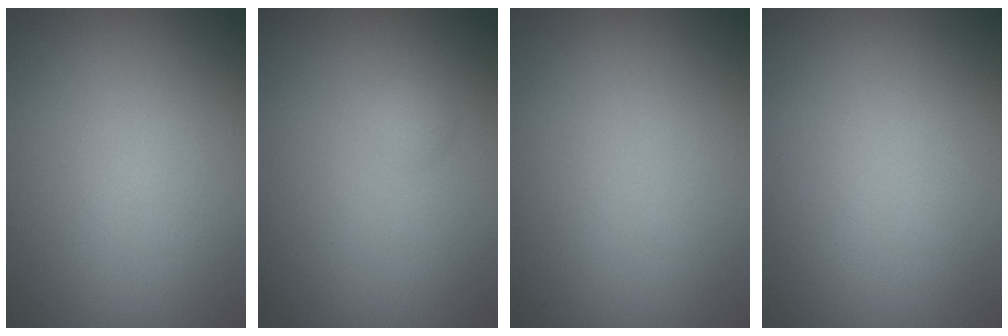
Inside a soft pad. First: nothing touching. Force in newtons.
{"total": 0.7, "press": 0.7, "slide": 0.0}
{"total": 0.0}
{"total": 0.0}